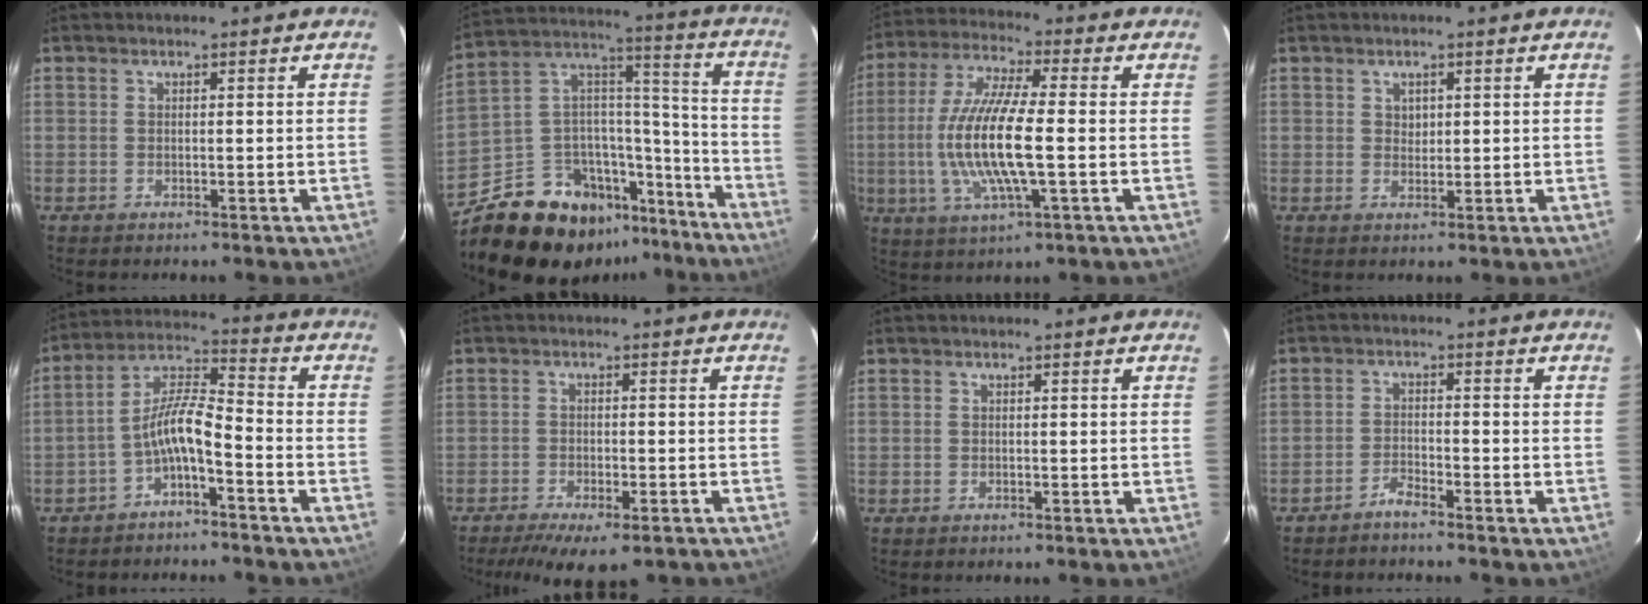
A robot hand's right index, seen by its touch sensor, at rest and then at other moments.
{"total": 23.2, "force": [-17.2, 12.5, 9.2], "torque": [-0.177, 0.077, -0.247]}
{"total": 15.4, "force": [-1.8, 2.8, 15.0], "torque": [-0.306, -0.004, -0.036]}
{"total": 2.0, "force": [0.7, 1.6, 0.9], "torque": [-0.006, 0.005, 0.015]}
{"total": 8.0, "force": [-4.2, 1.9, 6.6], "torque": [-0.148, 0.019, -0.077]}
{"total": 13.3, "force": [-9.9, 4.5, 7.7], "torque": [-0.156, -0.035, -0.142]}
{"total": 0.0}
{"total": 2.7, "force": [-2.5, 0.3, 1.1], "torque": [-0.039, 0.006, -0.050]}